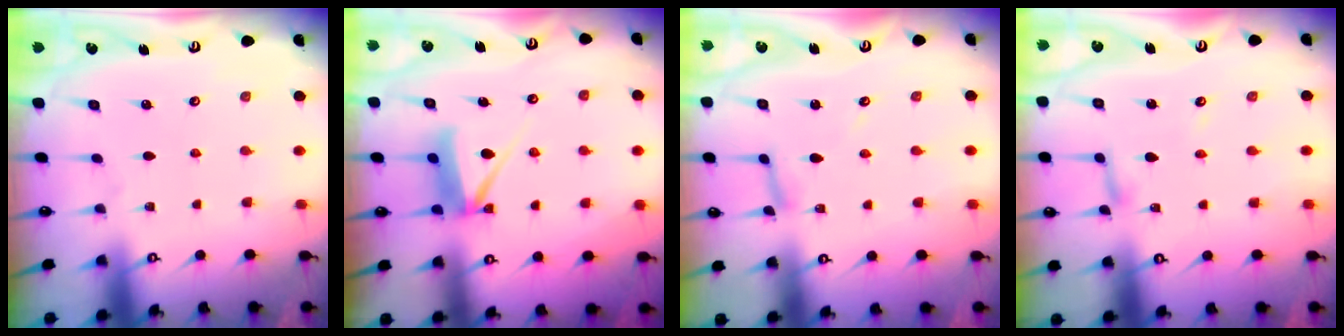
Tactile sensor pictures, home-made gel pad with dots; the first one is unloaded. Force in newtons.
{"total": 6.8, "press": 6.8, "slide": 0.7}
{"total": 3.5, "press": 3.5, "slide": 0.2}
{"total": 4.0, "press": 4.0, "slide": 0.4}